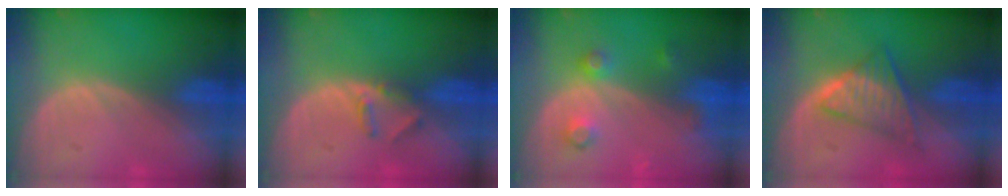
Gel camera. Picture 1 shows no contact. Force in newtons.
{"total": 2.5, "press": 2.3, "slide": 1.0}
{"total": 4.0, "press": 3.6, "slide": 1.8}
{"total": 6.2, "press": 5.7, "slide": 2.5}